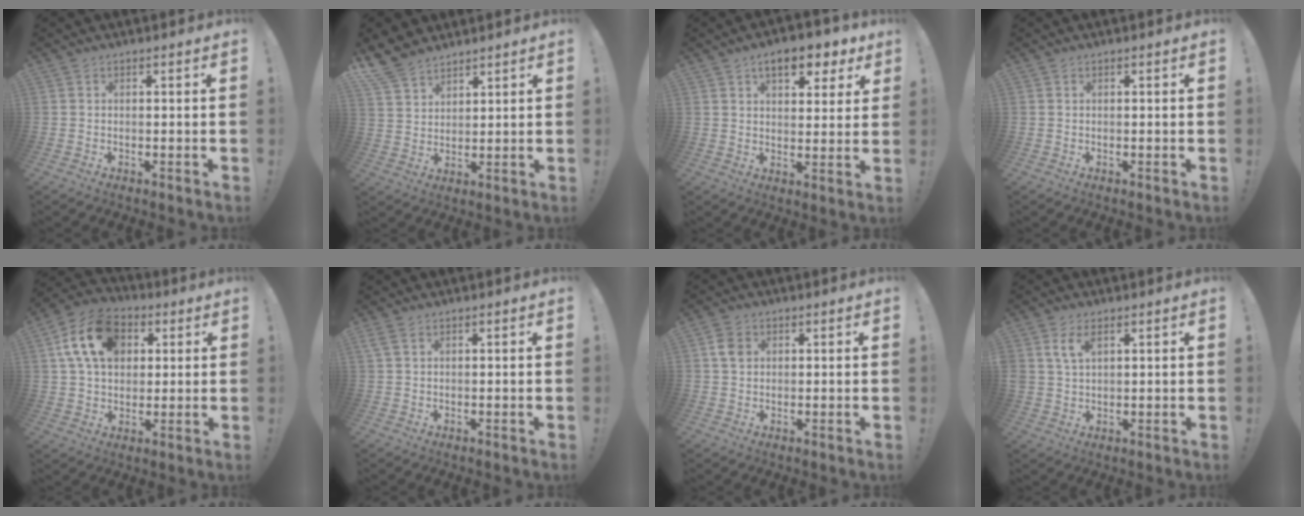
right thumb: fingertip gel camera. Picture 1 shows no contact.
{"total": 8.2, "force": [6.7, 4.0, 2.5], "torque": [-0.057, -0.038, 0.135]}
{"total": 9.7, "force": [5.6, 4.7, 6.4], "torque": [-0.087, -0.024, 0.097]}
{"total": 0.0}
{"total": 16.5, "force": [5.2, 11.9, 10.1], "torque": [-0.166, -0.001, 0.101]}
{"total": 1.9, "force": [0.8, 0.5, 1.6], "torque": [-0.034, 0.001, 0.017]}
{"total": 4.6, "force": [1.2, 3.7, 2.5], "torque": [-0.030, 0.003, 0.023]}
{"total": 5.1, "force": [2.5, 2.4, 3.8], "torque": [-0.075, 0.000, 0.047]}